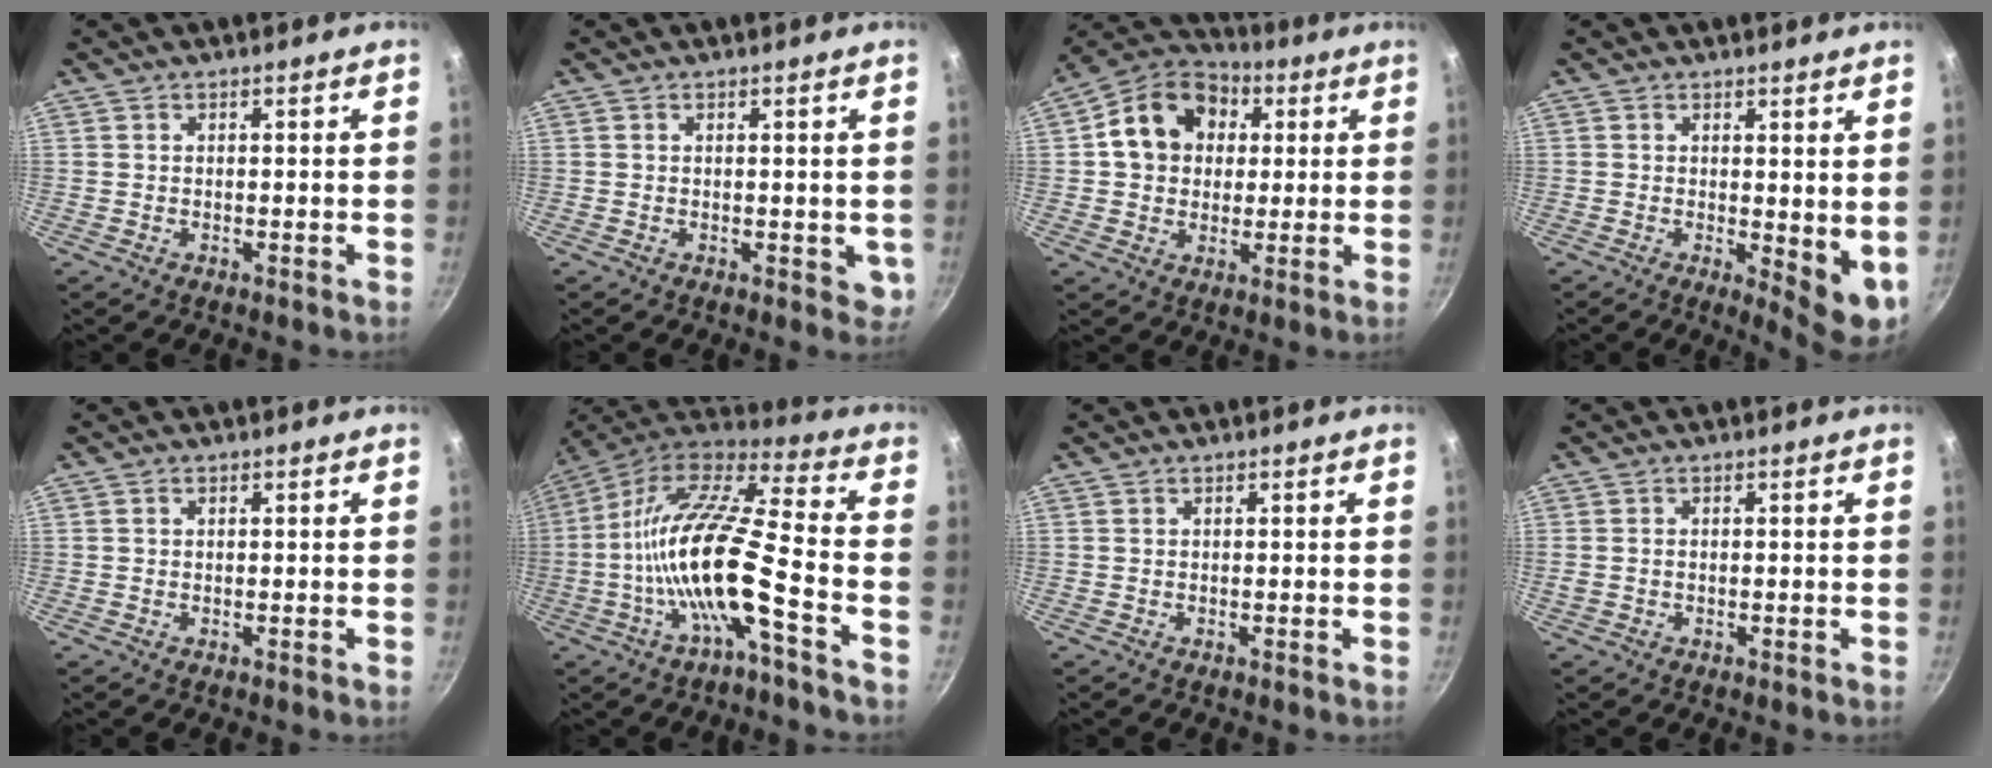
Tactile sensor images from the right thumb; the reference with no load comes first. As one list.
[{"total": 2.8, "force": [0.3, 1.9, 2.0], "torque": [-0.017, -0.002, 0.006]}, {"total": 14.6, "force": [3.5, 11.6, 8.1], "torque": [-0.111, 0.020, 0.042]}, {"total": 6.6, "force": [0.6, 2.8, 6.0], "torque": [-0.071, -0.013, 0.013]}, {"total": 0.5, "force": [0.2, 0.5, 0.2], "torque": [-0.003, 0.004, 0.002]}, {"total": 19.4, "force": [-6.0, 4.3, 17.9], "torque": [-0.330, 0.044, -0.130]}, {"total": 0.0}, {"total": 1.2, "force": [-0.1, 1.0, 0.8], "torque": [-0.014, 0.002, -0.002]}]